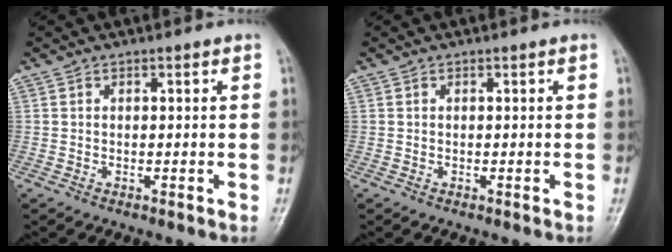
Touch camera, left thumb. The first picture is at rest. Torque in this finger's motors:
{"motor_torque": [0.01, 0.01, 0.00, 0.00, 0.00]}